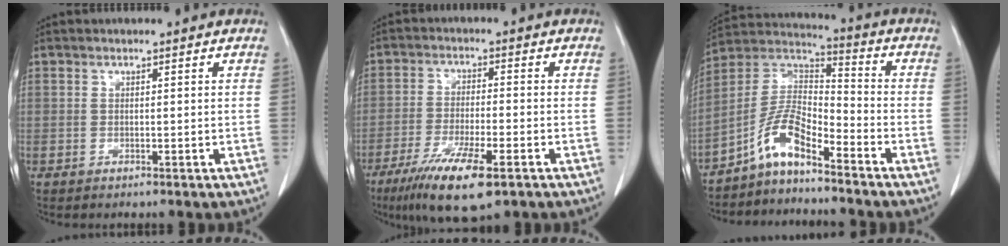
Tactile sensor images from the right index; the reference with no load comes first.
{"total": 11.0, "force": [-6.5, 1.7, 8.8], "torque": [-0.157, -0.026, -0.106]}
{"total": 8.4, "force": [-5.9, 2.1, 5.6], "torque": [-0.122, 0.024, -0.117]}